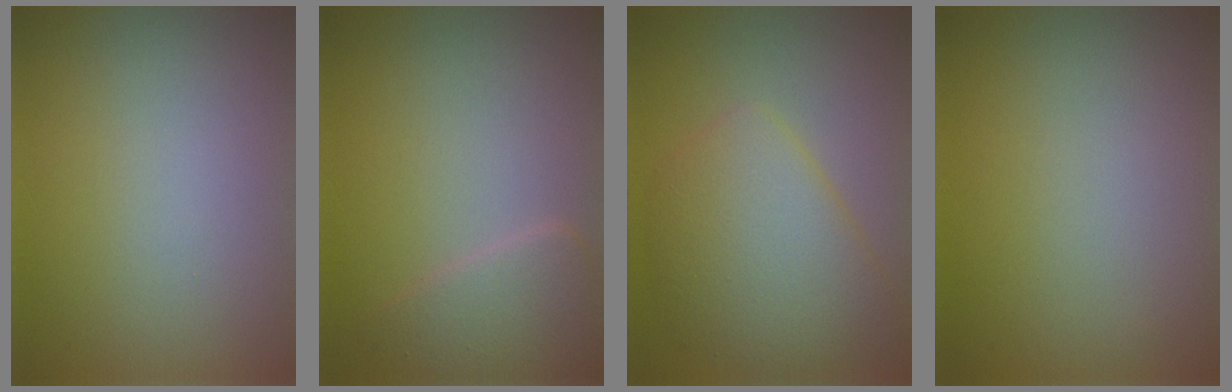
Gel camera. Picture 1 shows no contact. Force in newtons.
{"total": 2.7, "press": 2.7, "slide": 0.1}
{"total": 5.8, "press": 5.8, "slide": 0.1}
{"total": 0.0}